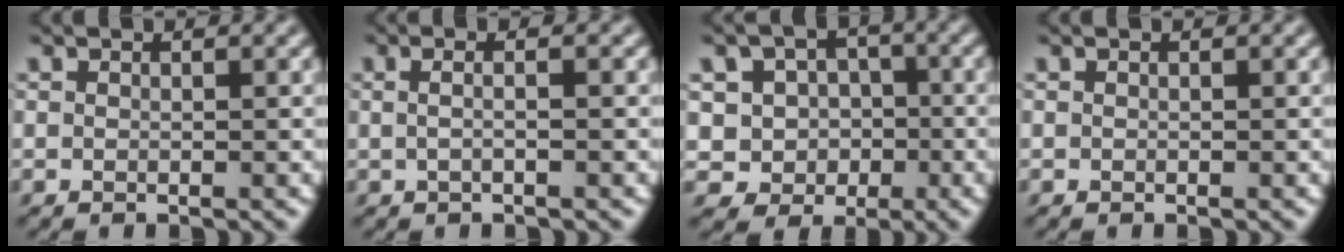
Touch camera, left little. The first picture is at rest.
{"total": 3.0, "force": [0.8, 1.3, 2.6], "torque": [-0.027, 0.026, -0.015]}
{"total": 5.6, "force": [-0.1, 5.1, 2.3], "torque": [-0.026, 0.017, -0.030]}
{"total": 0.0}